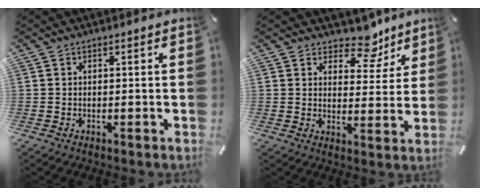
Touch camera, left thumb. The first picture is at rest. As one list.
[{"total": 9.1, "force": [7.0, 5.0, 3.1], "torque": [-0.029, -0.056, 0.119]}]